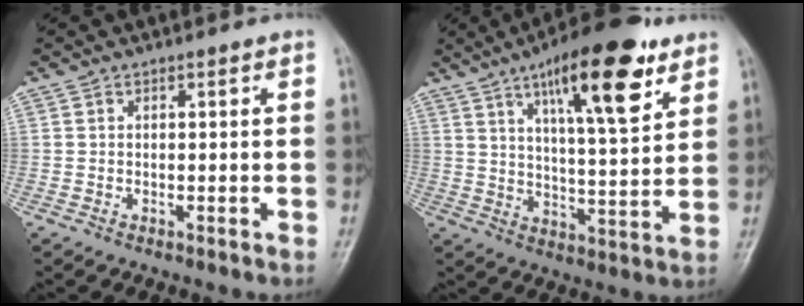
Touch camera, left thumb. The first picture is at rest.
{"total": 18.0, "force": [9.9, 5.1, 14.1], "torque": [-0.192, -0.040, 0.153]}